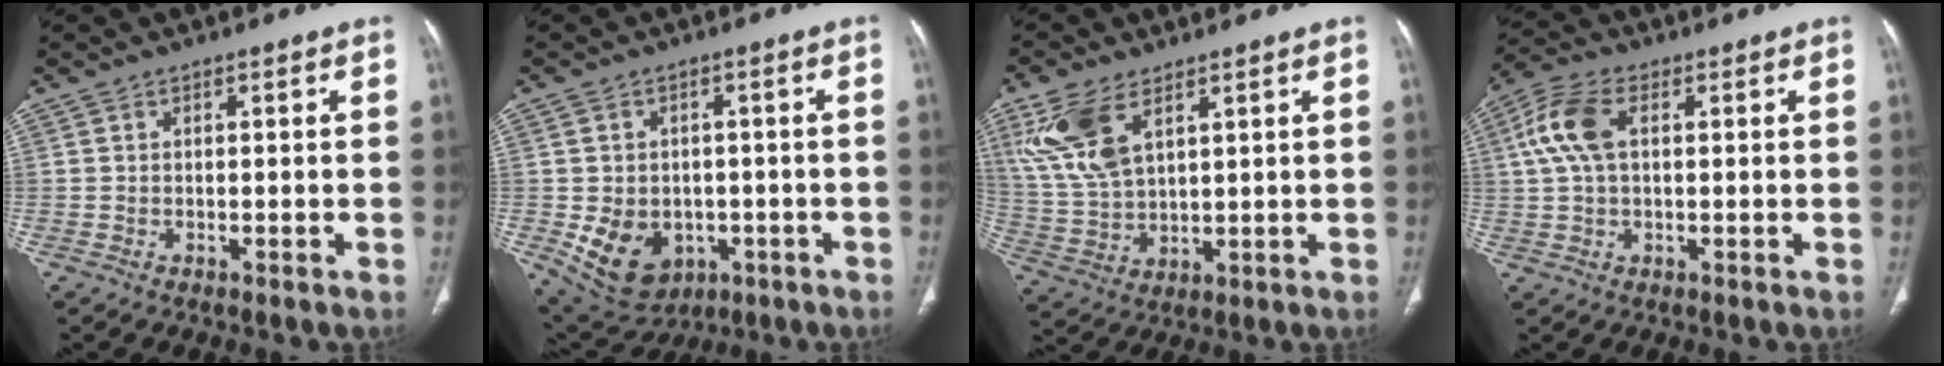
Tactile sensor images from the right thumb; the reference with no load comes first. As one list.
[{"total": 11.2, "force": [-2.9, 8.8, 6.2], "torque": [-0.087, 0.009, -0.020]}, {"total": 11.8, "force": [5.8, 6.0, 8.4], "torque": [-0.181, -0.013, 0.127]}, {"total": 8.3, "force": [1.8, 4.5, 6.7], "torque": [-0.156, 0.021, 0.035]}]